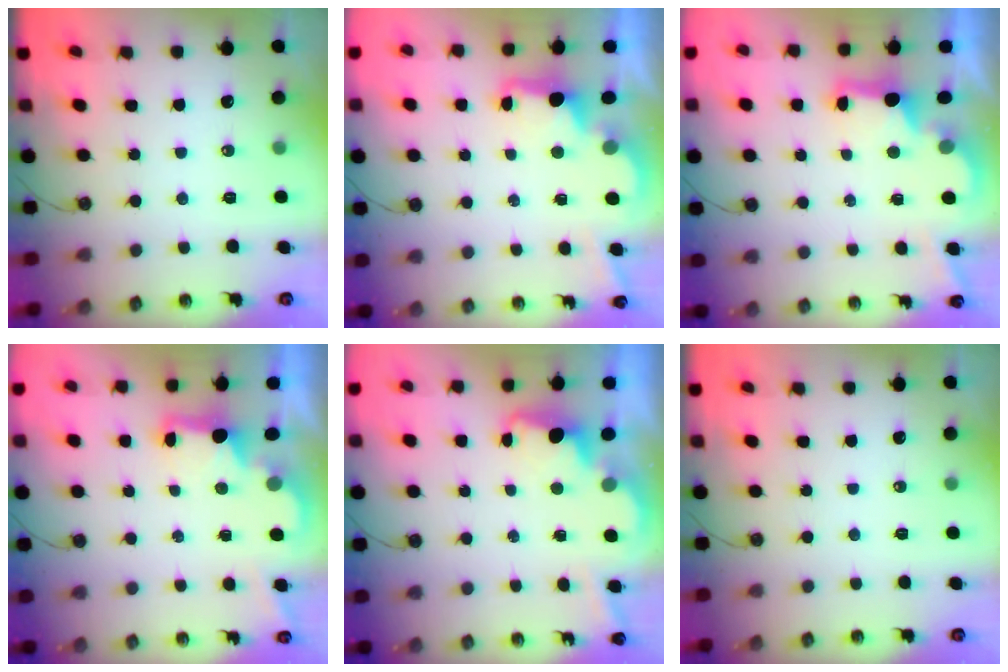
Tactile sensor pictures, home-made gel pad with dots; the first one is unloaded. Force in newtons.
{"total": 2.5, "press": 2.4, "slide": 0.8}
{"total": 2.9, "press": 2.7, "slide": 0.9}
{"total": 2.5, "press": 2.3, "slide": 0.8}
{"total": 3.4, "press": 3.3, "slide": 0.8}
{"total": 0.0}